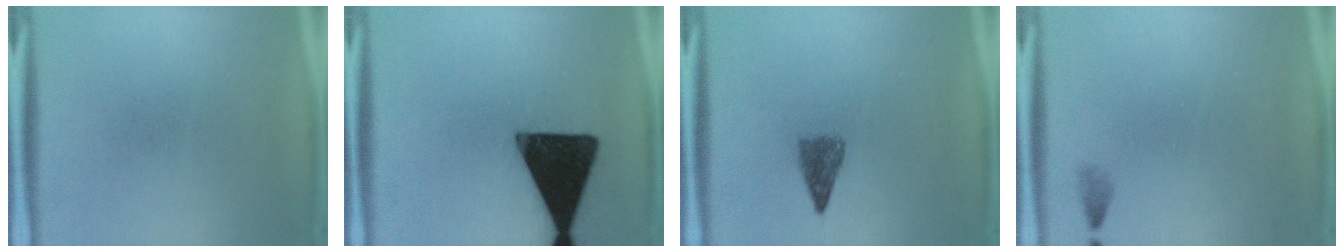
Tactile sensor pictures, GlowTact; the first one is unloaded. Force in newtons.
{"total": 19.7}
{"total": 2.9}
{"total": 0.8}